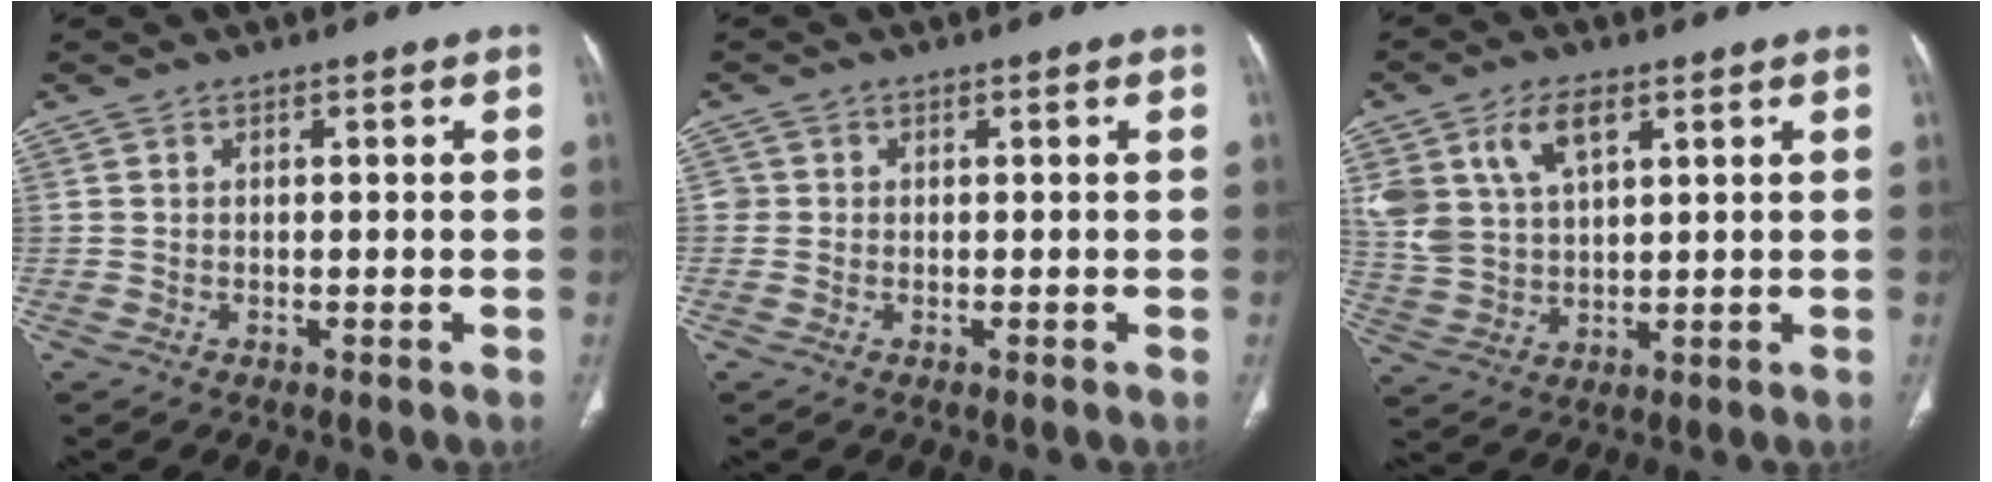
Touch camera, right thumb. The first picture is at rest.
{"total": 1.3, "force": [0.0, 1.3, 0.2], "torque": [0.007, 0.004, -0.001]}
{"total": 10.4, "force": [4.8, 5.8, 7.2], "torque": [-0.141, -0.011, 0.102]}